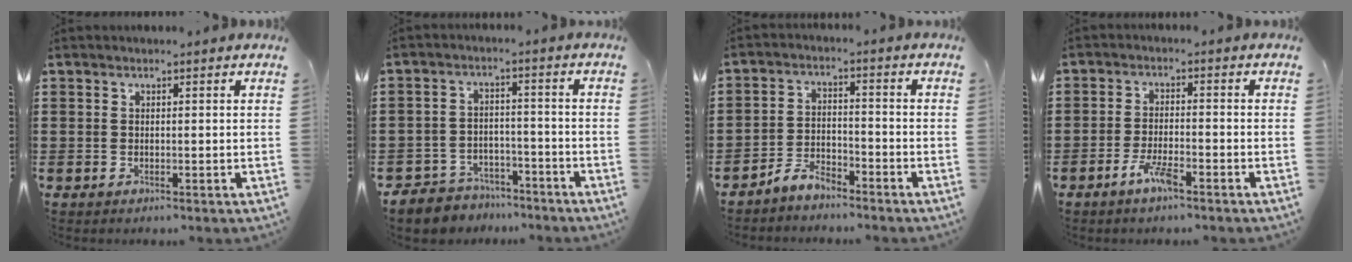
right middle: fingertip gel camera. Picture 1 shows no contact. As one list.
[{"total": 5.1, "force": [-4.9, 1.5, -0.1], "torque": [-0.011, 0.011, -0.105]}, {"total": 4.3, "force": [-4.1, 0.9, 0.6], "torque": [-0.020, 0.008, -0.087]}, {"total": 4.2, "force": [-2.7, 0.9, 3.1], "torque": [-0.078, -0.003, -0.056]}]